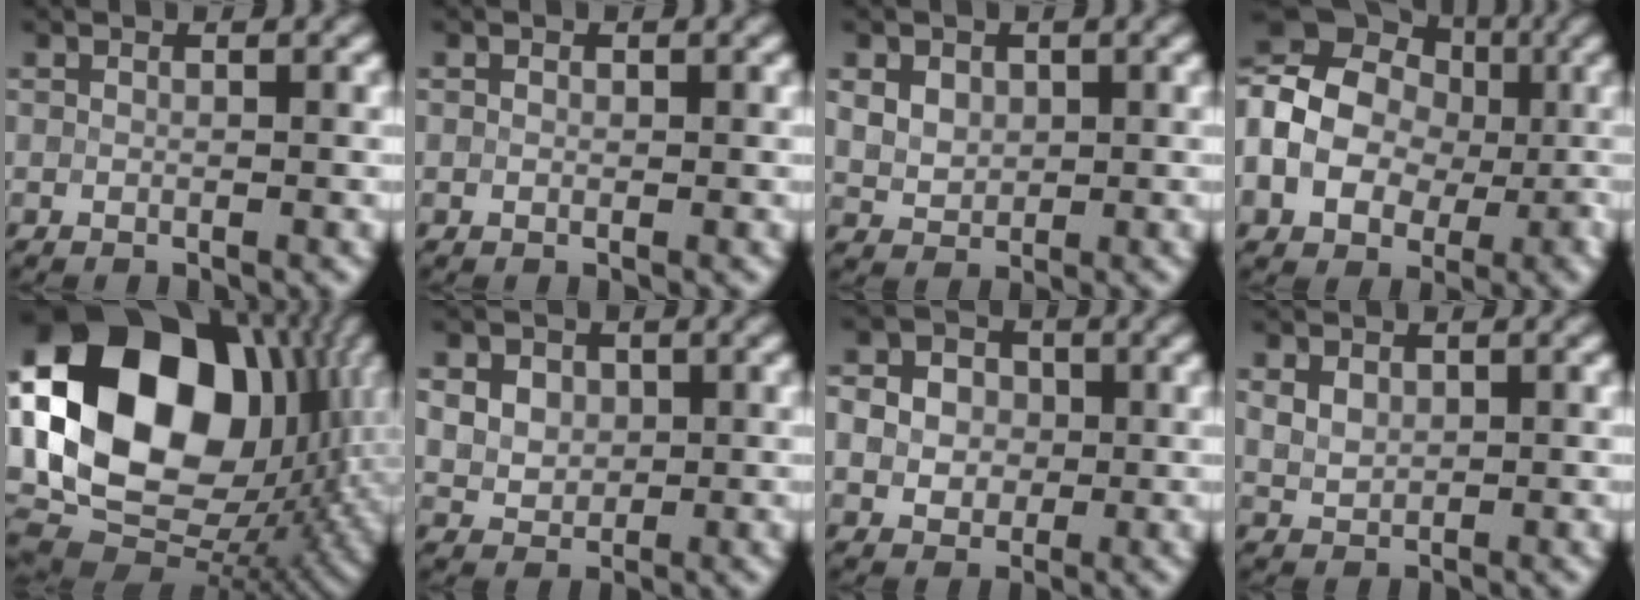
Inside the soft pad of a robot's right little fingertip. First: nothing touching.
{"total": 0.0}
{"total": 2.8, "force": [1.0, 2.2, 1.4], "torque": [-0.027, 0.000, 0.018]}
{"total": 13.4, "force": [0.0, 11.3, 7.2], "torque": [-0.142, 0.001, -0.024]}
{"total": 20.2, "force": [3.0, 14.3, 14.0], "torque": [-0.294, 0.015, 0.065]}
{"total": 4.7, "force": [1.7, 3.8, 2.2], "torque": [-0.039, 0.019, 0.020]}
{"total": 4.5, "force": [0.3, 4.0, 2.0], "torque": [-0.018, 0.011, -0.008]}
{"total": 2.1, "force": [0.8, 1.4, 1.2], "torque": [-0.023, 0.001, 0.017]}